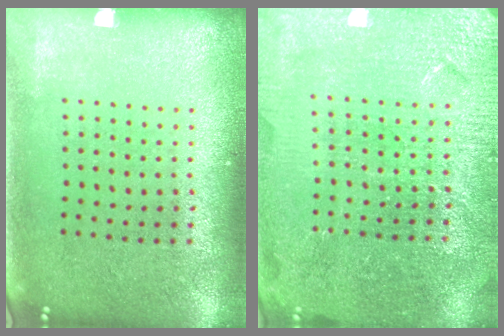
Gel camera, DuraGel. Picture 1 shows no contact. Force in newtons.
{"total": 4.1, "press": 3.9, "slide": 1.2}